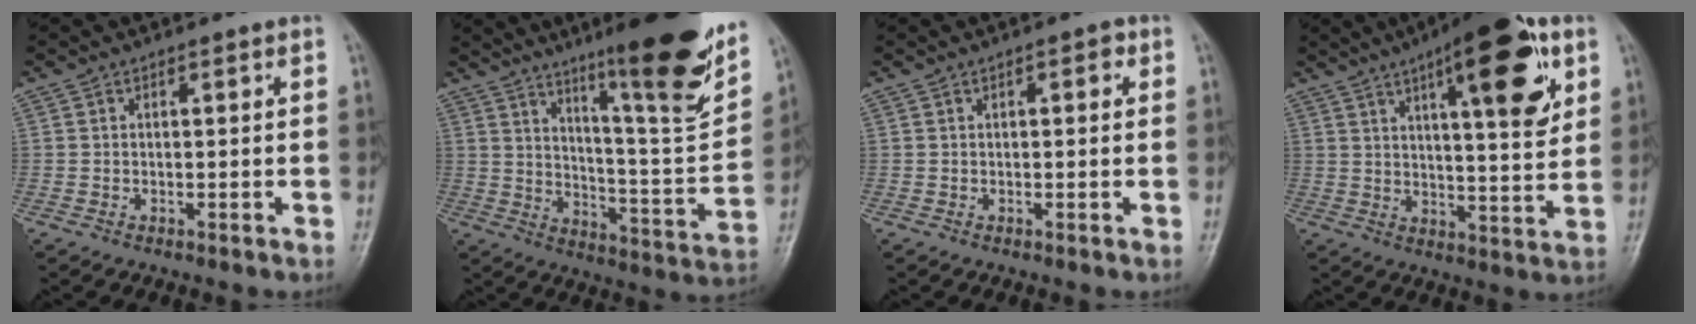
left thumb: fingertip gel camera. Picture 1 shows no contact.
{"total": 21.4, "force": [13.9, 3.0, 16.0], "torque": [-0.201, -0.070, 0.218]}
{"total": 1.9, "force": [0.6, 0.9, 1.5], "torque": [-0.013, 0.004, 0.004]}
{"total": 18.7, "force": [8.5, 5.6, 15.6], "torque": [-0.196, -0.027, 0.120]}